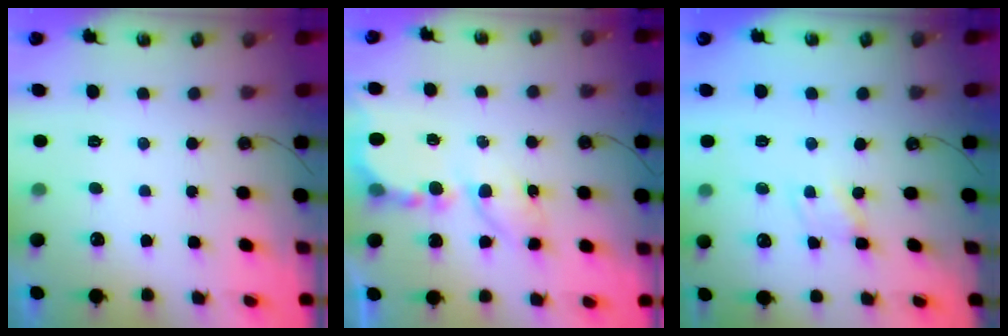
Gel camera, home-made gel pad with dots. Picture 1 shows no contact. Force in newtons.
{"total": 7.3, "press": 7.3, "slide": 0.7}
{"total": 1.2, "press": 1.2, "slide": 0.1}